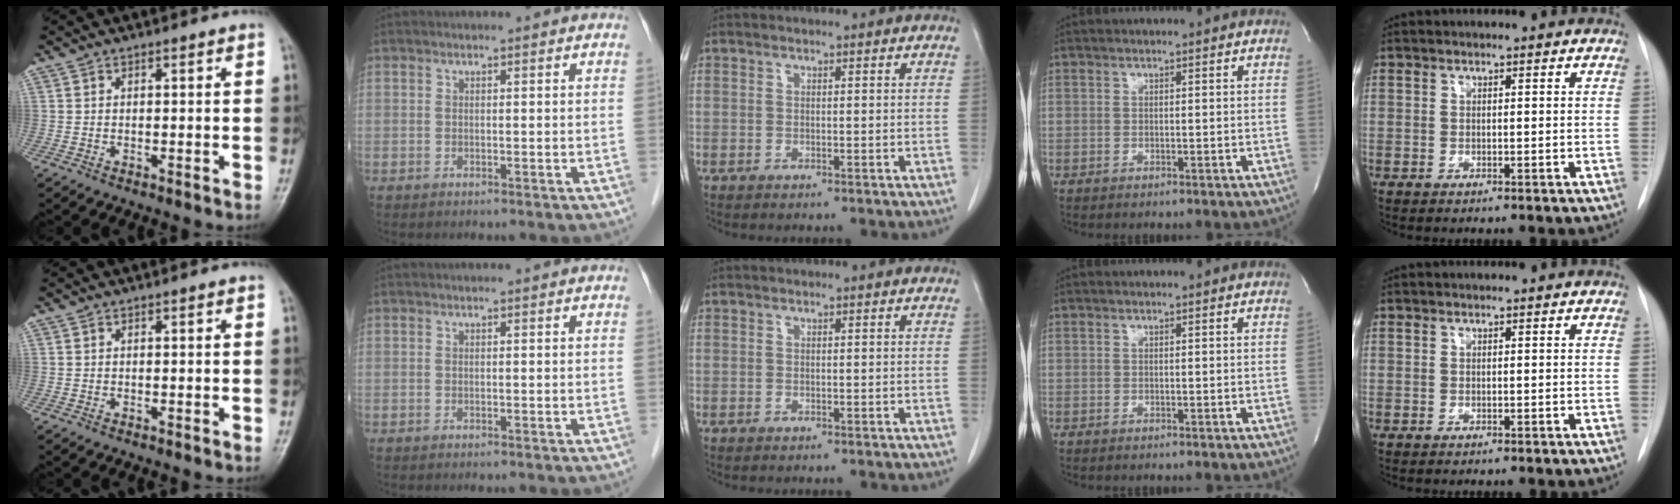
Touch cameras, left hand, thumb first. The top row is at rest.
{}